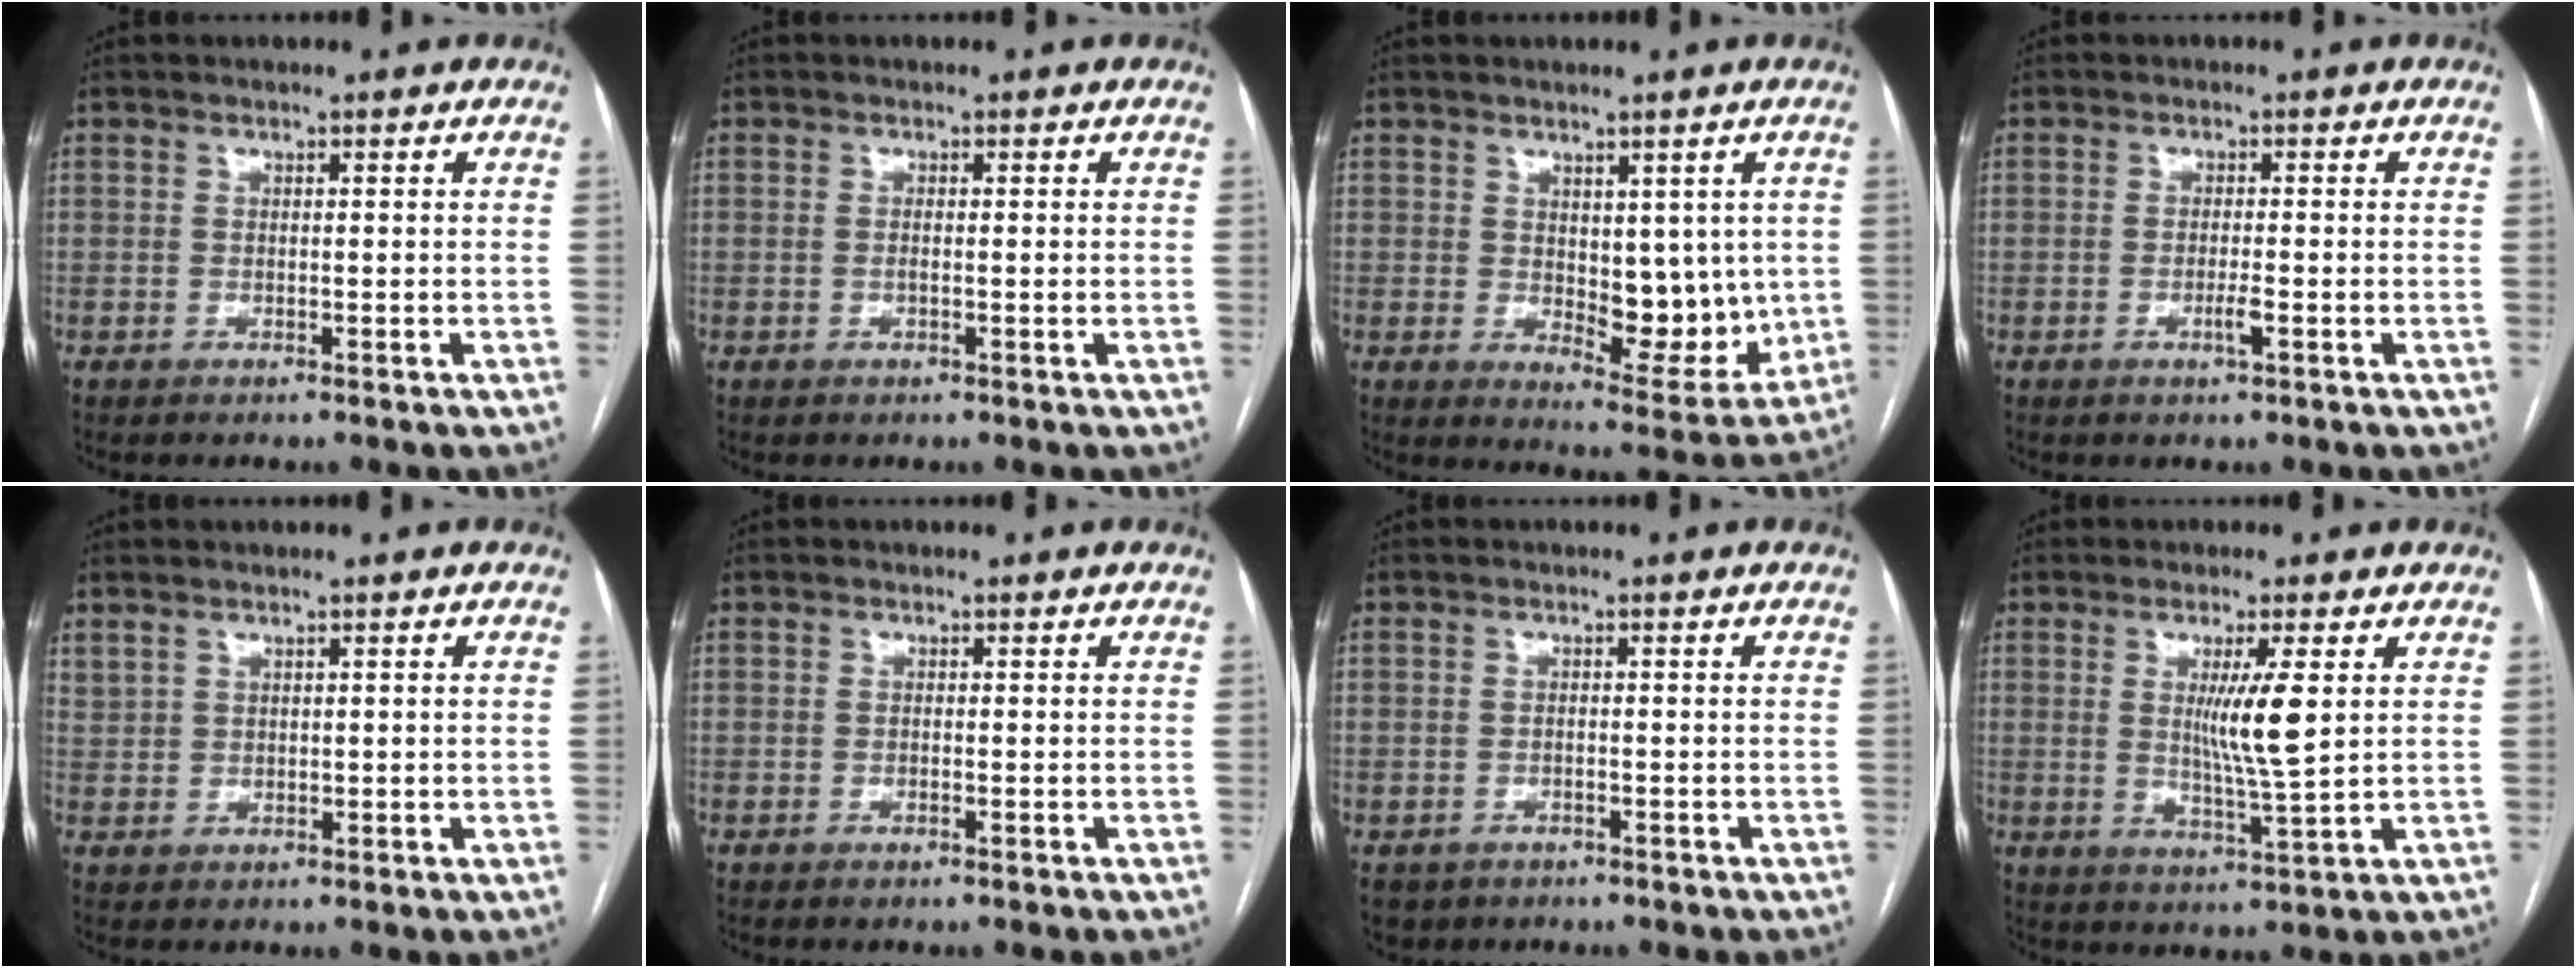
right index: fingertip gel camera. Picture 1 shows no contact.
{"total": 1.0, "force": [-0.1, 0.1, 1.0], "torque": [-0.020, -0.001, -0.002]}
{"total": 9.1, "force": [0.6, 4.6, 7.9], "torque": [-0.090, -0.013, 0.026]}
{"total": 1.9, "force": [-0.8, 0.1, 1.7], "torque": [-0.034, -0.003, -0.014]}
{"total": 1.9, "force": [1.6, 1.0, 0.4], "torque": [-0.009, 0.009, 0.039]}
{"total": 0.0}
{"total": 3.0, "force": [-1.9, 2.3, 0.5], "torque": [-0.006, 0.001, -0.027]}
{"total": 7.1, "force": [1.5, -0.4, 6.9], "torque": [-0.122, -0.018, 0.028]}